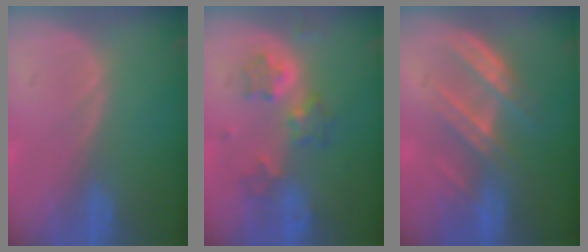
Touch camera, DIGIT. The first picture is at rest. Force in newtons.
{"total": 5.4, "press": 5.4, "slide": 0.5}
{"total": 7.1, "press": 6.5, "slide": 3.0}